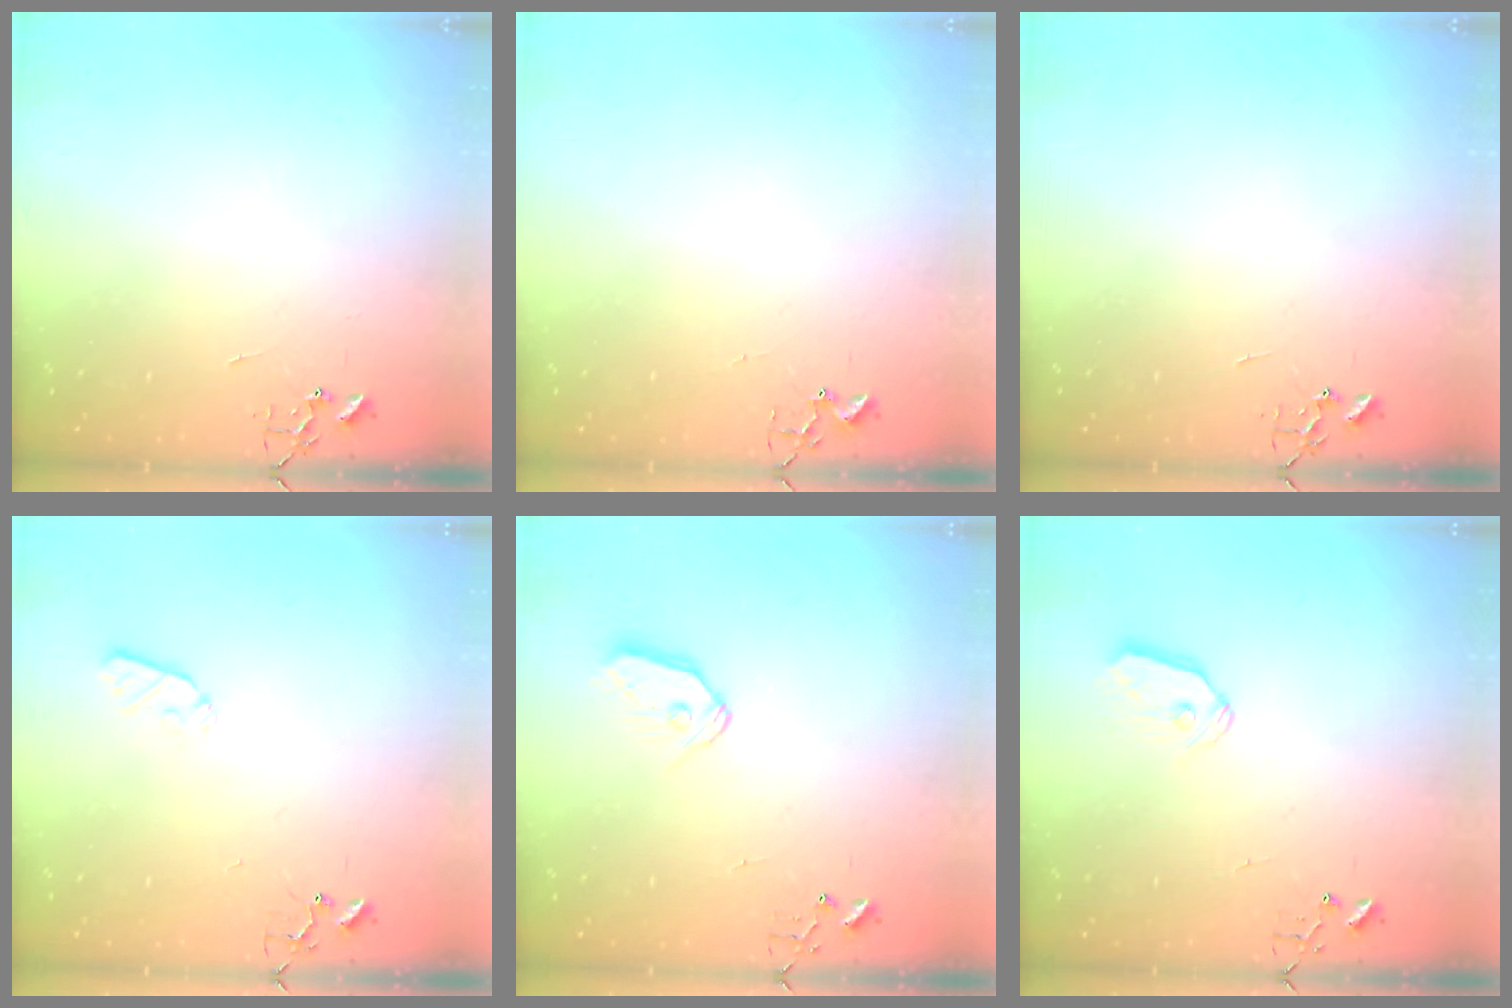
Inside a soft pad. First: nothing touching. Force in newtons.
{"total": 1.8, "press": 1.8, "slide": 0.2}
{"total": 0.0}
{"total": 5.2, "press": 5.2, "slide": 0.8}
{"total": 8.4, "press": 8.4, "slide": 0.5}
{"total": 7.2, "press": 7.2, "slide": 0.4}